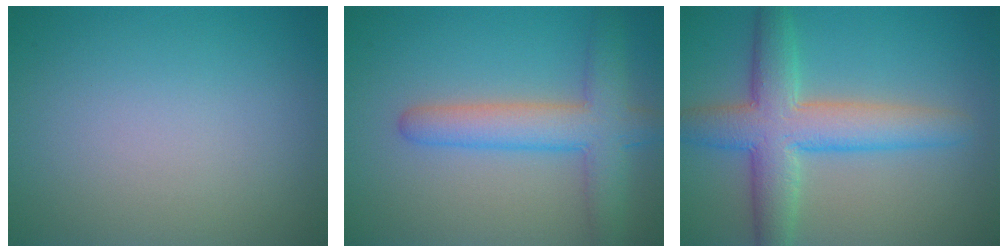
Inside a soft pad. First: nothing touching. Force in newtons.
{"total": 5.5, "press": 5.5, "slide": 0.4}
{"total": 6.8, "press": 6.8, "slide": 0.3}